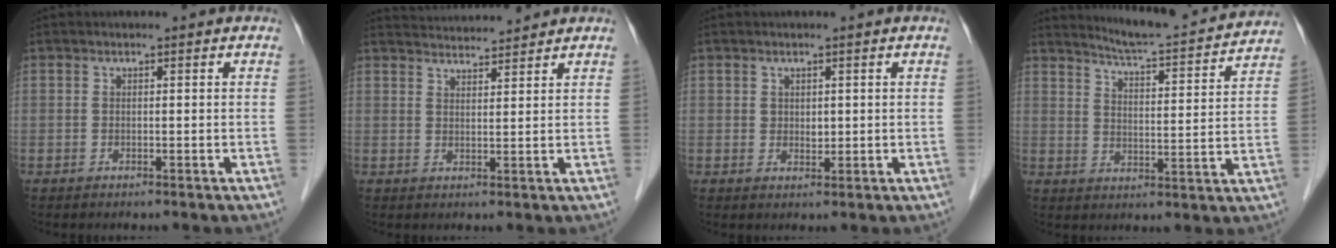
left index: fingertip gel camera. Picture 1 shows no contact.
{"total": 6.0, "force": [5.9, 0.0, 0.8], "torque": [-0.020, 0.020, 0.092]}
{"total": 1.3, "force": [0.3, 1.1, 0.7], "torque": [-0.010, -0.007, 0.008]}
{"total": 13.9, "force": [13.4, 0.3, 3.8], "torque": [-0.064, -0.018, 0.177]}